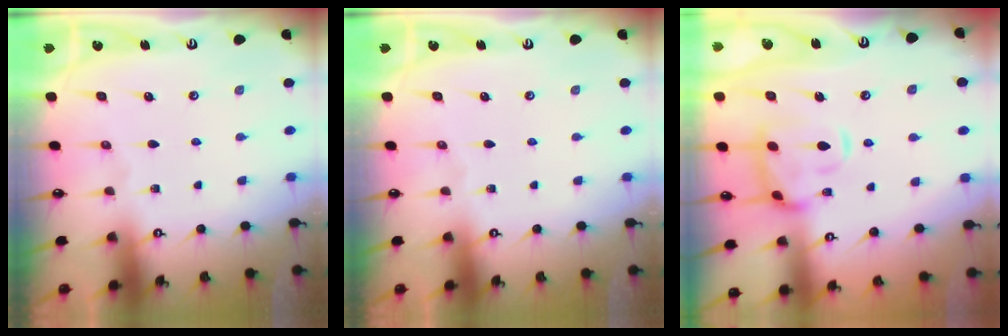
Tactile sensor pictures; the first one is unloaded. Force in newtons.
{"total": 0.0}
{"total": 5.4, "press": 5.2, "slide": 1.4}